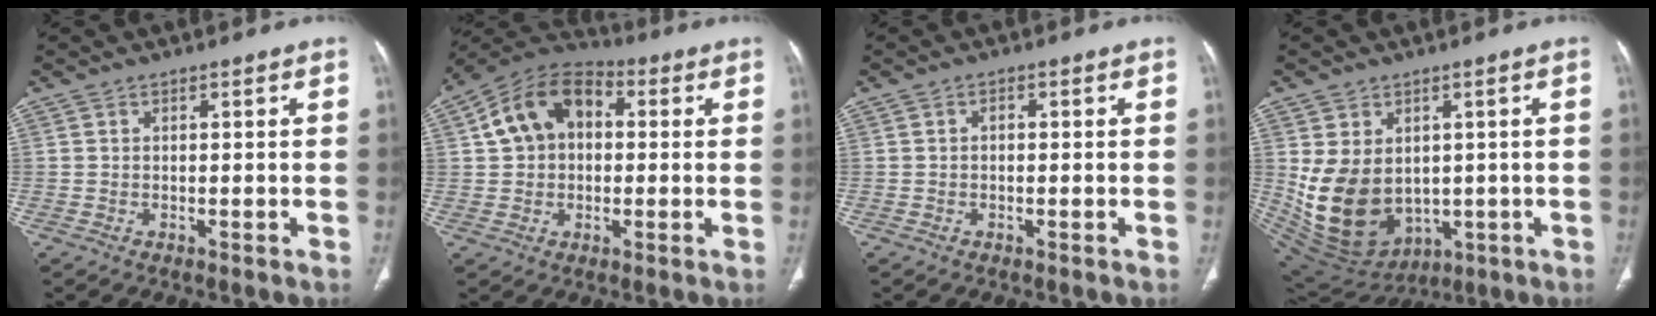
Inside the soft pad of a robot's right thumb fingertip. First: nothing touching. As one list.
[{"total": 10.7, "force": [1.9, 8.2, 6.6], "torque": [-0.095, 0.021, 0.021]}, {"total": 1.0, "force": [-0.1, 0.7, 0.7], "torque": [-0.009, 0.004, -0.003]}, {"total": 15.5, "force": [0.1, 11.8, 10.1], "torque": [-0.165, -0.015, 0.047]}]